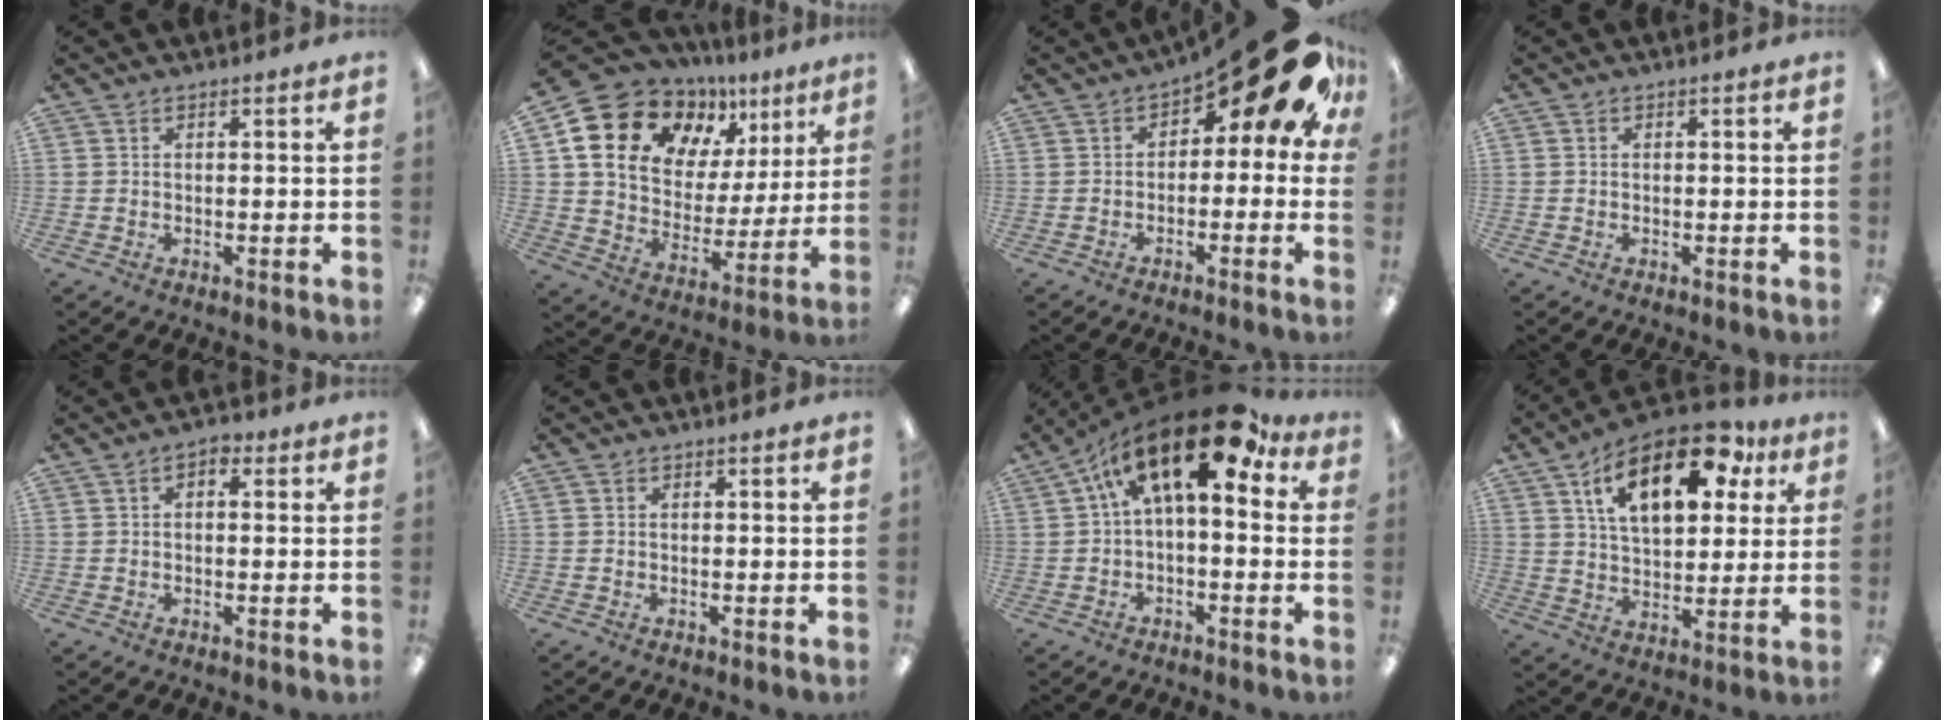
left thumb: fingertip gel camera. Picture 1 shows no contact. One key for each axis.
{"total": 18.0, "fx": 10.6, "fy": 12.1, "fz": 8.0, "tx": -0.148, "ty": -0.055, "tz": 0.198}
{"total": 15.4, "fx": 6.7, "fy": 6.1, "fz": 12.5, "tx": -0.159, "ty": -0.042, "tz": 0.108}
{"total": 0.0}
{"total": 2.7, "fx": 0.5, "fy": 1.7, "fz": 2.1, "tx": -0.025, "ty": 0.003, "tz": 0.004}
{"total": 0.0}
{"total": 17.8, "fx": 7.6, "fy": 7.5, "fz": 14.2, "tx": -0.242, "ty": -0.038, "tz": 0.125}
{"total": 20.1, "fx": 9.7, "fy": 10.1, "fz": 14.3, "tx": -0.217, "ty": -0.026, "tz": 0.159}